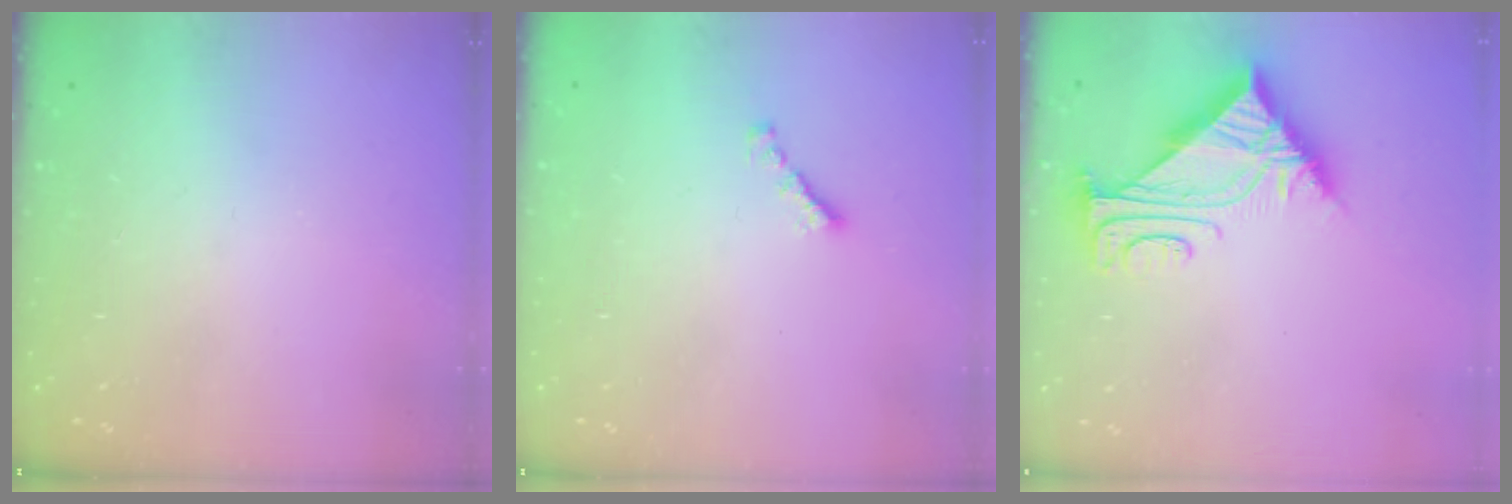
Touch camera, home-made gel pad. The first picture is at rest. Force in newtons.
{"total": 1.0, "press": 0.8, "slide": 0.5}
{"total": 6.6, "press": 6.6, "slide": 0.8}